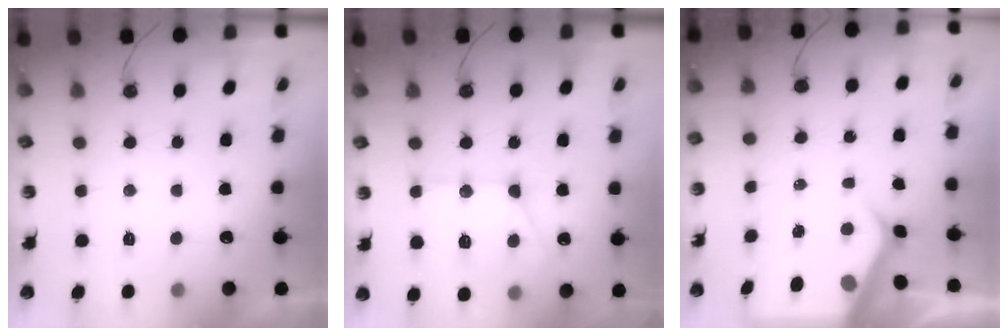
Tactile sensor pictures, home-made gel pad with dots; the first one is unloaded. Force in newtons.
{"total": 14.1, "press": 14.1, "slide": 1.4}
{"total": 6.2, "press": 6.1, "slide": 0.8}